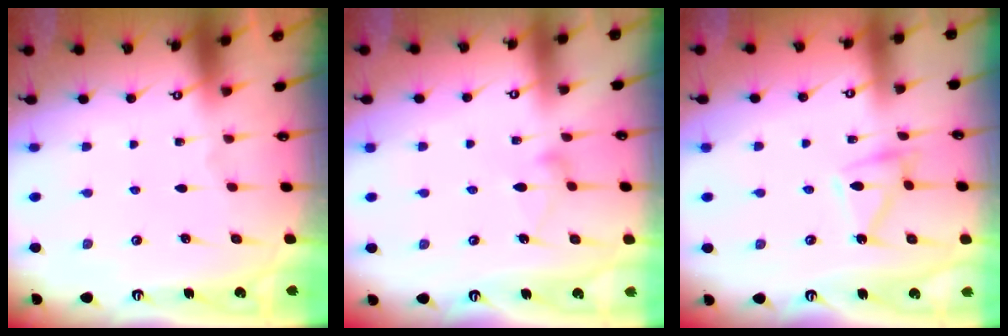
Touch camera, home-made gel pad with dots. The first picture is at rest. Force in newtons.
{"total": 7.3, "press": 7.3, "slide": 0.3}
{"total": 8.7, "press": 8.7, "slide": 0.3}